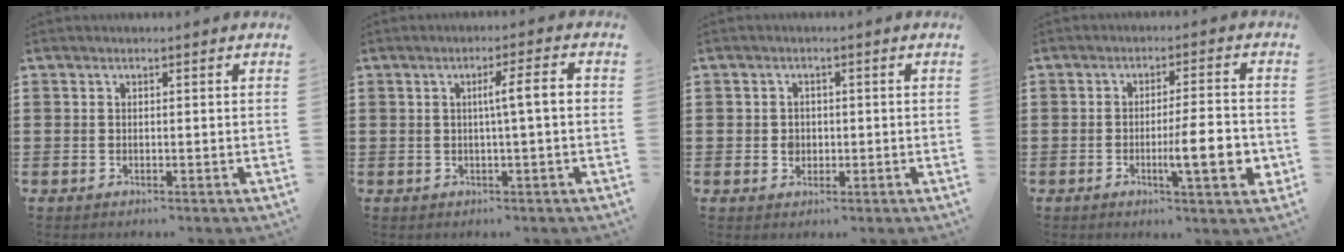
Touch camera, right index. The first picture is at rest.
{"total": 4.4, "force": [0.0, 0.0, 4.4], "torque": [-0.079, -0.002, -0.006]}
{"total": 2.0, "force": [-0.3, 1.8, 0.9], "torque": [-0.021, 0.006, -0.007]}
{"total": 9.0, "force": [-2.2, 1.4, 8.6], "torque": [-0.120, -0.011, -0.035]}